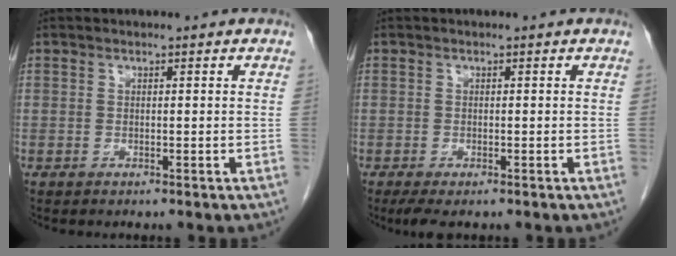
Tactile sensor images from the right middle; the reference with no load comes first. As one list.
[{"total": 2.7, "force": [-1.8, 1.0, 1.8], "torque": [-0.035, -0.008, -0.027]}]